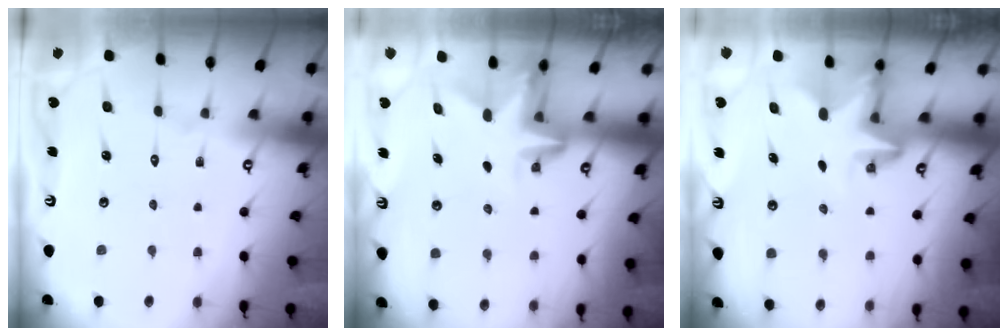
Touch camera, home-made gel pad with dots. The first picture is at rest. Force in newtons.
{"total": 3.0, "press": 3.0, "slide": 0.2}
{"total": 3.0, "press": 3.0, "slide": 0.1}